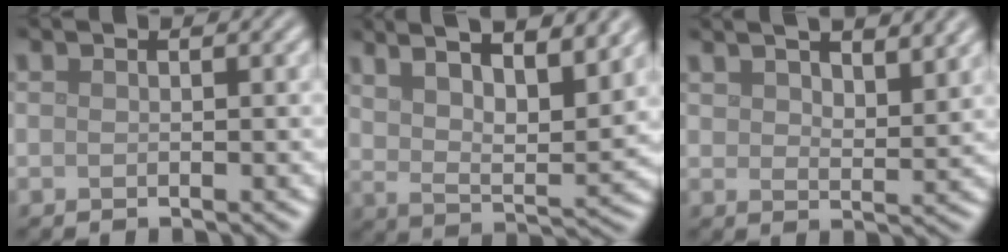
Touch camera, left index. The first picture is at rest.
{"total": 12.3, "force": [7.1, 4.2, 9.2], "torque": [-0.137, 0.025, 0.086]}
{"total": 6.9, "force": [4.5, 2.9, 4.4], "torque": [-0.057, 0.013, 0.058]}